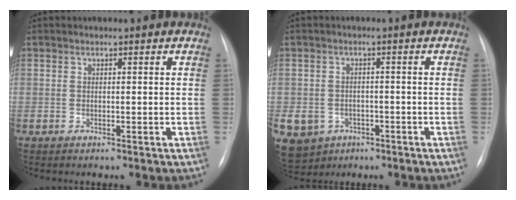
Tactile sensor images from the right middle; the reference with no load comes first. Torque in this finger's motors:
{"motor_torque": [1.45, -0.69, 1.05, 0.21]}